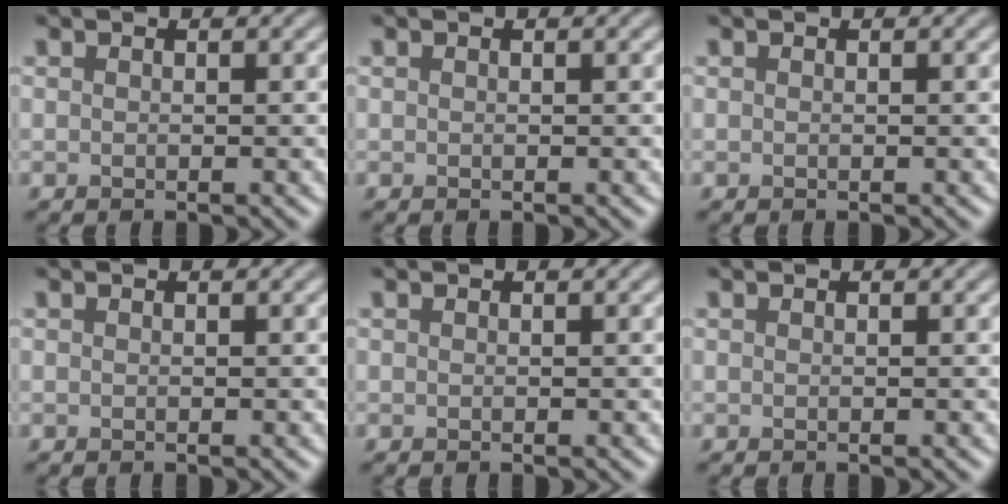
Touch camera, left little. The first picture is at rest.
{"total": 0.0}
{"total": 0.0}
{"total": 0.0}
{"total": 0.0}
{"total": 0.0}